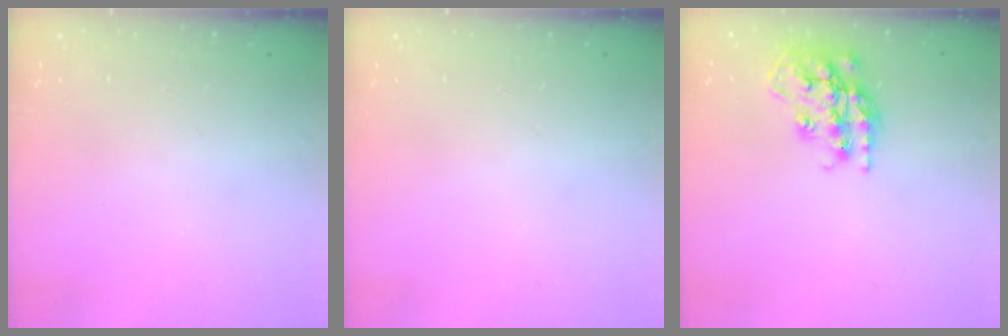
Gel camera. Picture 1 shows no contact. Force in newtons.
{"total": 0.0}
{"total": 17.3, "press": 17.3, "slide": 1.0}